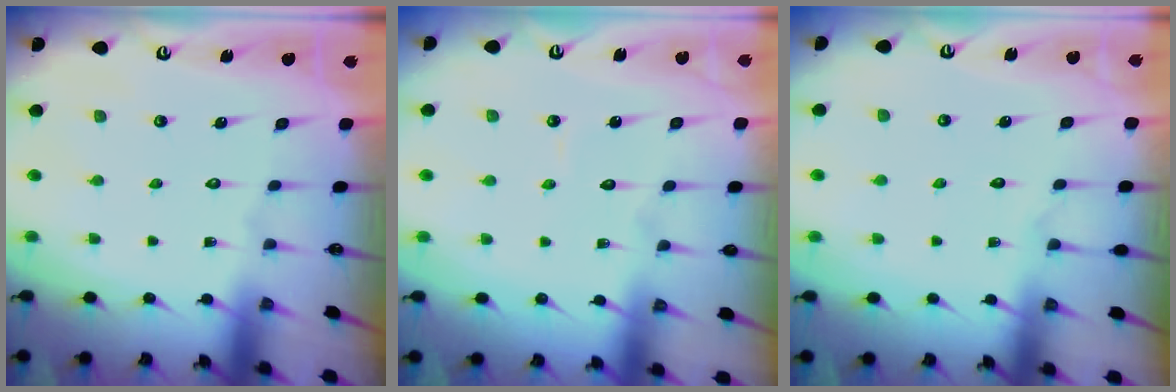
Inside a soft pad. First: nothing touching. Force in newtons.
{"total": 3.4, "press": 3.4, "slide": 0.4}
{"total": 3.9, "press": 3.9, "slide": 0.5}